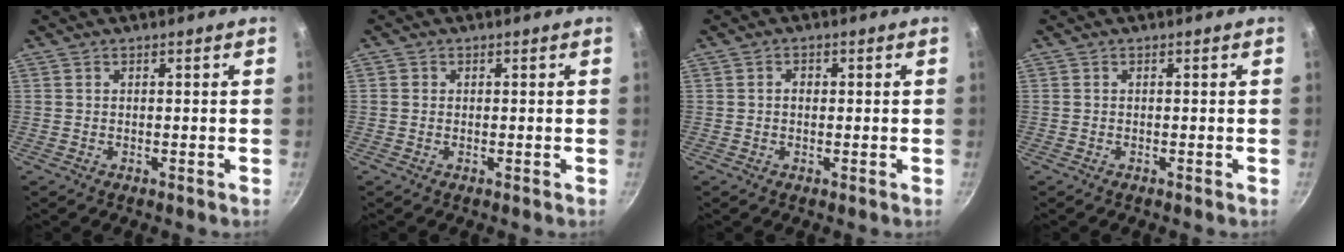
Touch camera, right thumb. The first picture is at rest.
{"total": 0.7, "force": [0.0, 0.7, 0.1], "torque": [0.000, 0.003, -0.003]}
{"total": 1.7, "force": [0.2, 1.3, 1.1], "torque": [-0.015, 0.004, 0.001]}
{"total": 0.0}